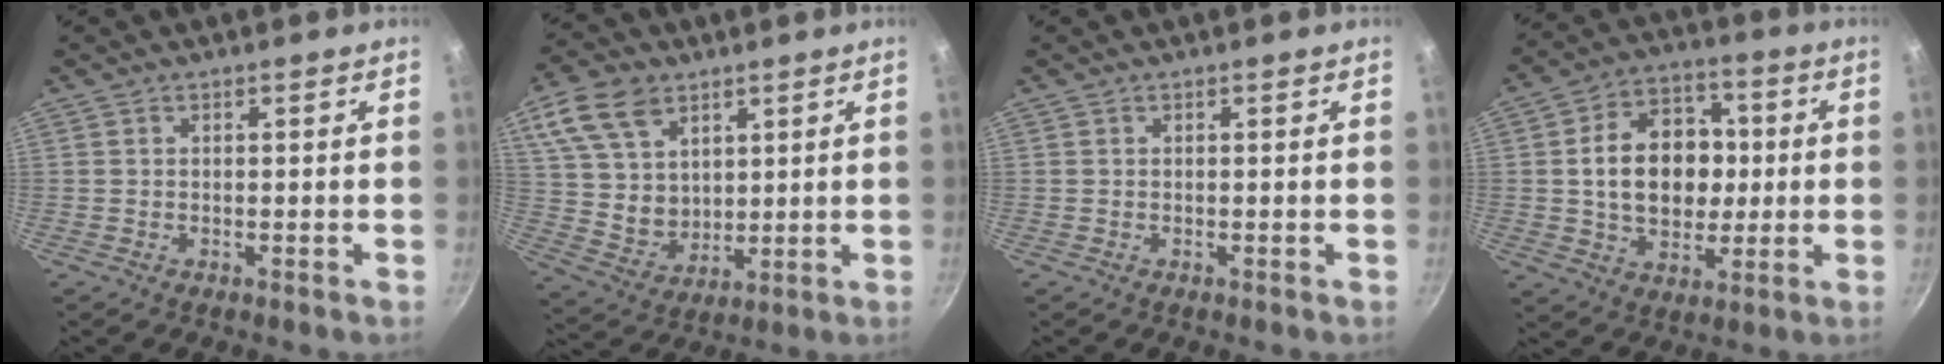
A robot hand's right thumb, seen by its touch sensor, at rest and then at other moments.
{"total": 14.6, "force": [6.9, 10.5, 7.5], "torque": [-0.116, -0.021, 0.143]}
{"total": 0.0}
{"total": 16.0, "force": [0.8, 12.1, 10.5], "torque": [-0.130, 0.022, 0.011]}